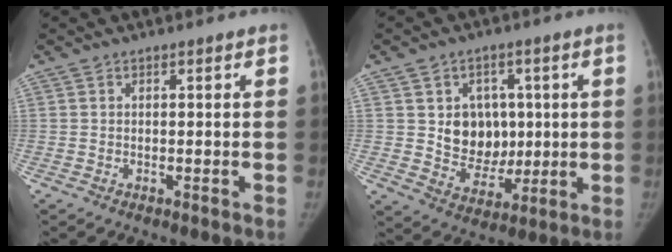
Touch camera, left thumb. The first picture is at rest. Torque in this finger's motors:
{"motor_torque": [0.00, 0.00, 0.16, 0.16, 0.01]}